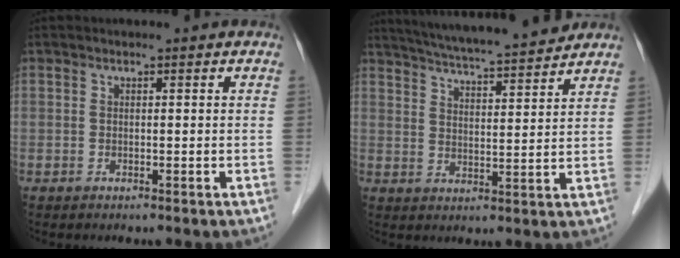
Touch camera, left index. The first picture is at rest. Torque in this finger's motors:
{"motor_torque": [-0.03, -0.22, 0.22, 0.04]}